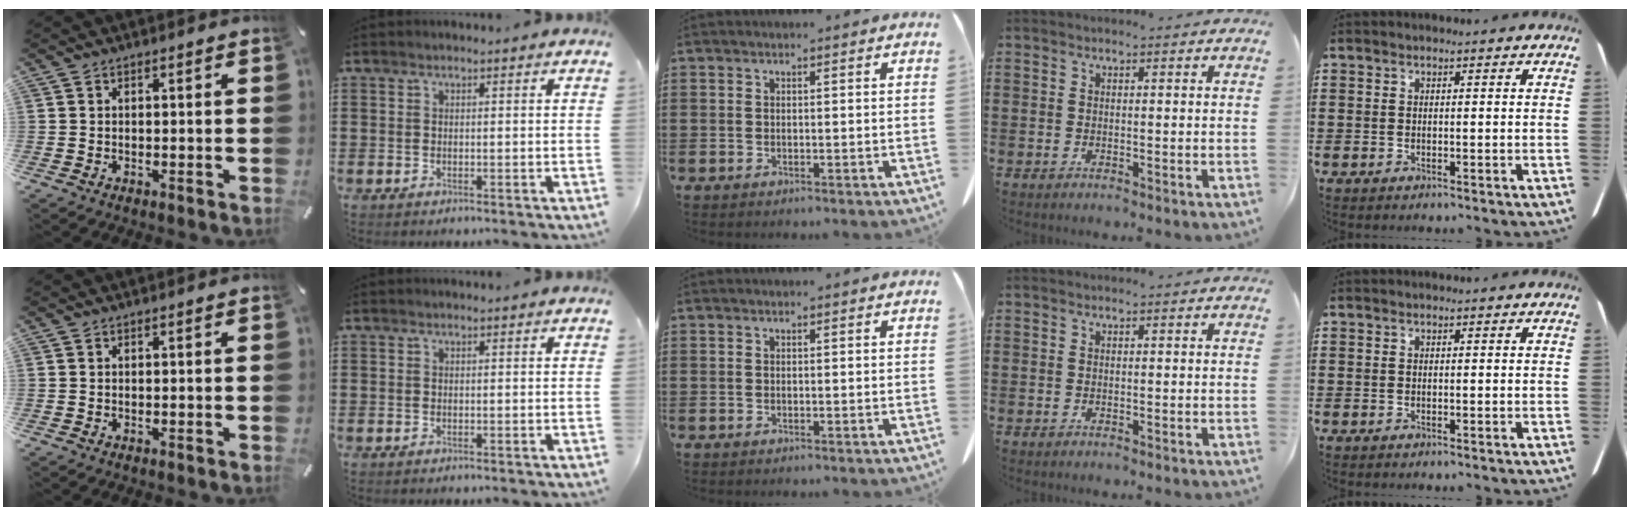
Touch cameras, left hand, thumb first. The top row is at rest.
{}